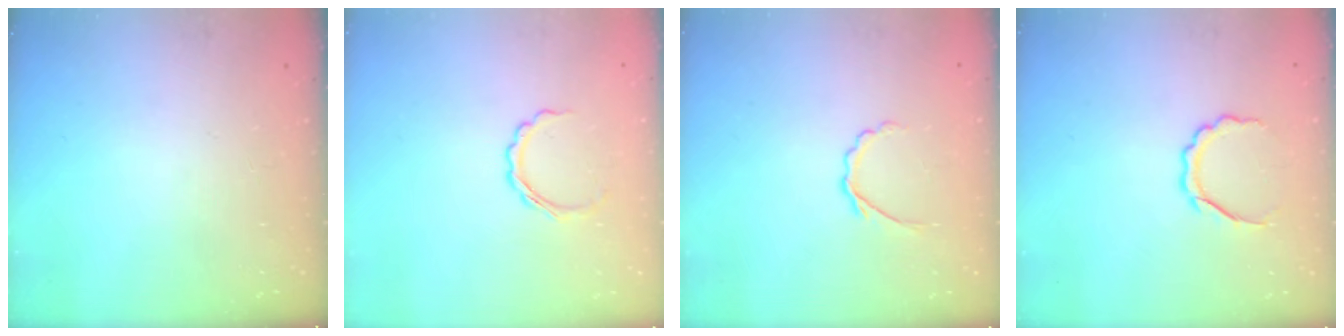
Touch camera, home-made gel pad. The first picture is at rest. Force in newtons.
{"total": 5.2, "press": 5.0, "slide": 1.1}
{"total": 3.1, "press": 2.9, "slide": 1.0}
{"total": 5.2, "press": 5.1, "slide": 0.4}